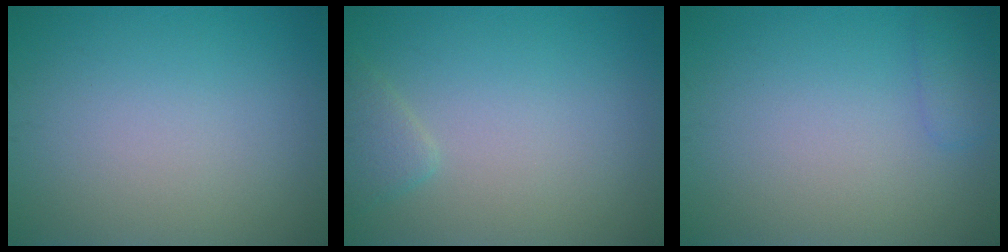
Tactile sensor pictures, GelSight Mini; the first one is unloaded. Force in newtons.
{"total": 1.6, "press": 1.6, "slide": 0.1}
{"total": 1.3, "press": 1.3, "slide": 0.1}